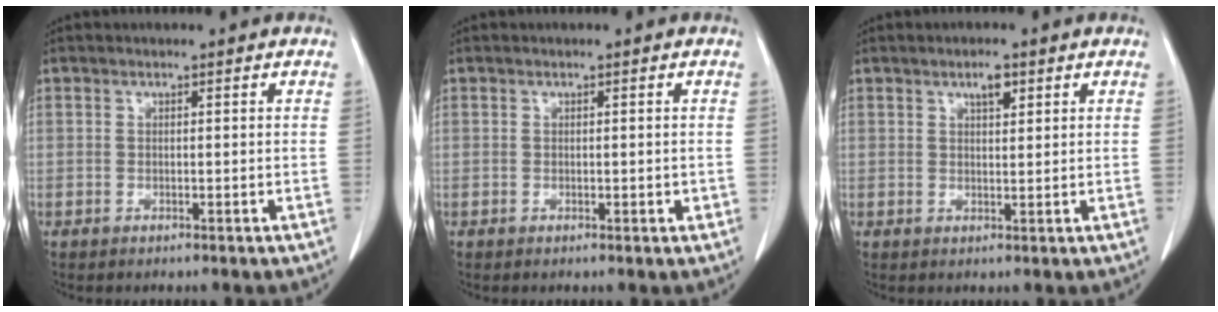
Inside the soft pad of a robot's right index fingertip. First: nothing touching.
{"total": 1.0, "force": [-0.1, 0.5, 0.9], "torque": [-0.011, -0.001, 0.002]}
{"total": 2.4, "force": [1.4, 0.7, 1.8], "torque": [-0.032, 0.000, 0.024]}